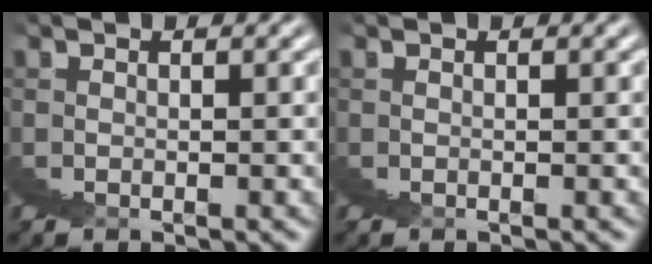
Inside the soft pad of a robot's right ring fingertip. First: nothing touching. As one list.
[{"total": 0.0}]